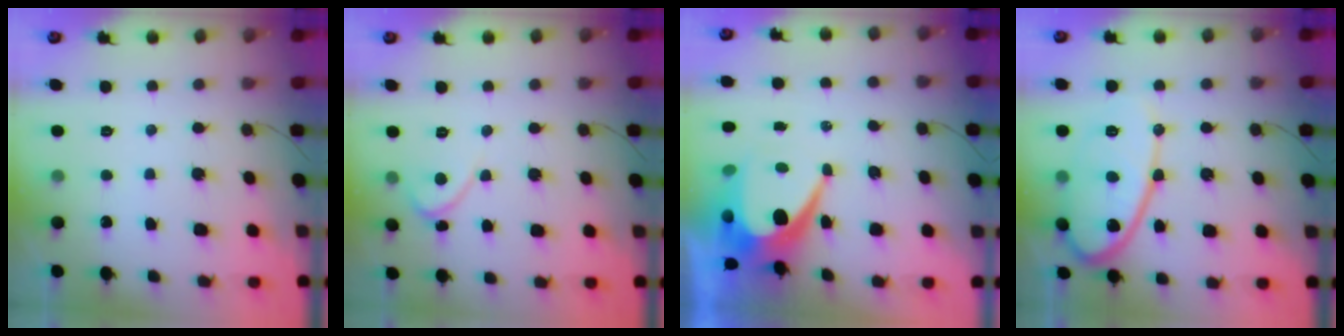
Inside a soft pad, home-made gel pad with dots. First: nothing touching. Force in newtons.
{"total": 2.2, "press": 2.2, "slide": 0.2}
{"total": 12.8, "press": 12.8, "slide": 1.0}
{"total": 14.8, "press": 14.8, "slide": 1.3}